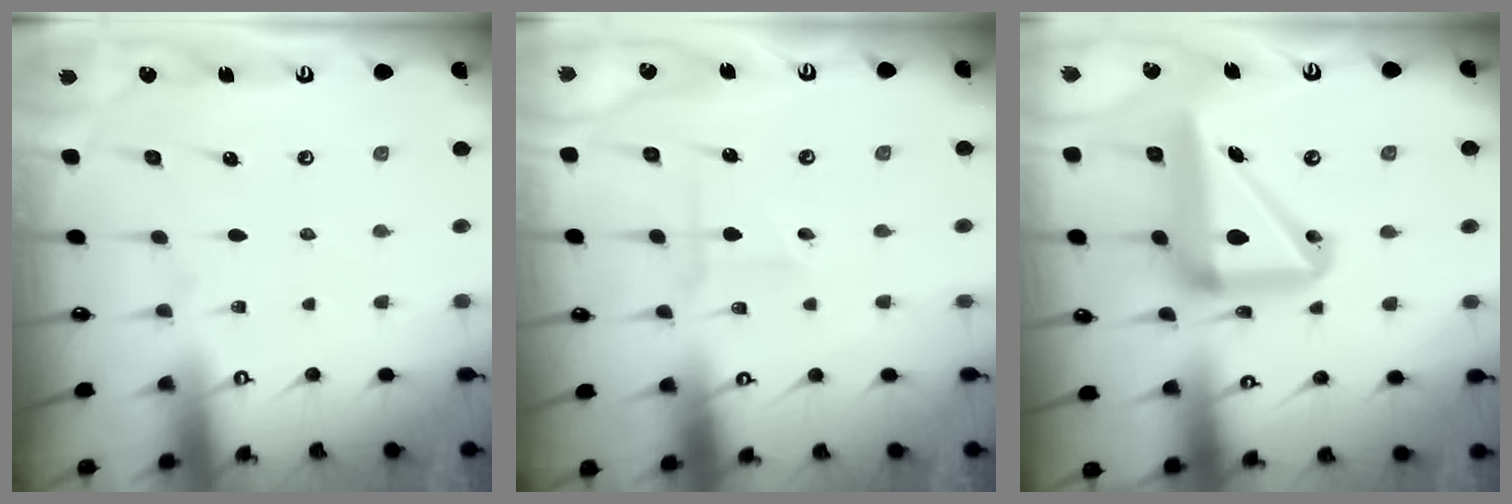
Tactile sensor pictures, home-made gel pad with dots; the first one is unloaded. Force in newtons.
{"total": 2.1, "press": 1.8, "slide": 1.1}
{"total": 18.6, "press": 18.4, "slide": 2.6}